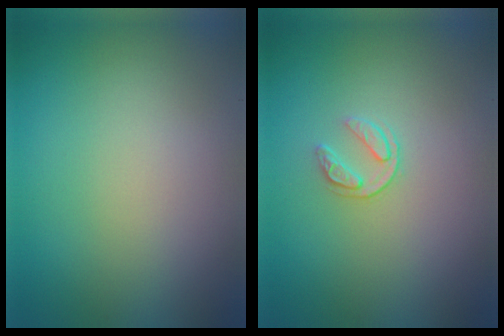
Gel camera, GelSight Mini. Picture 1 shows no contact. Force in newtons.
{"total": 1.6, "press": 1.0, "slide": 1.2}